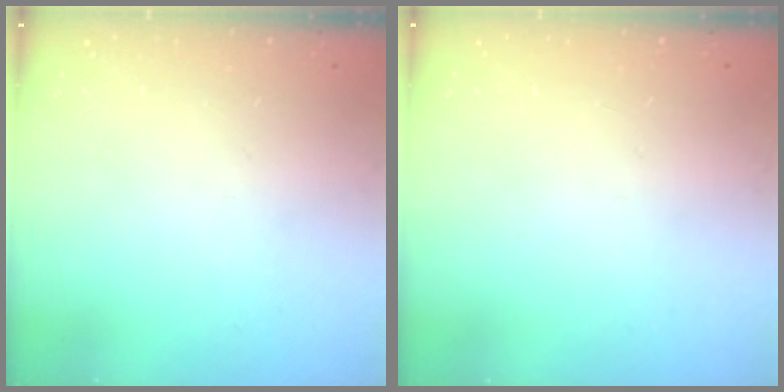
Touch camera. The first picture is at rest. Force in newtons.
{"total": 0.0}